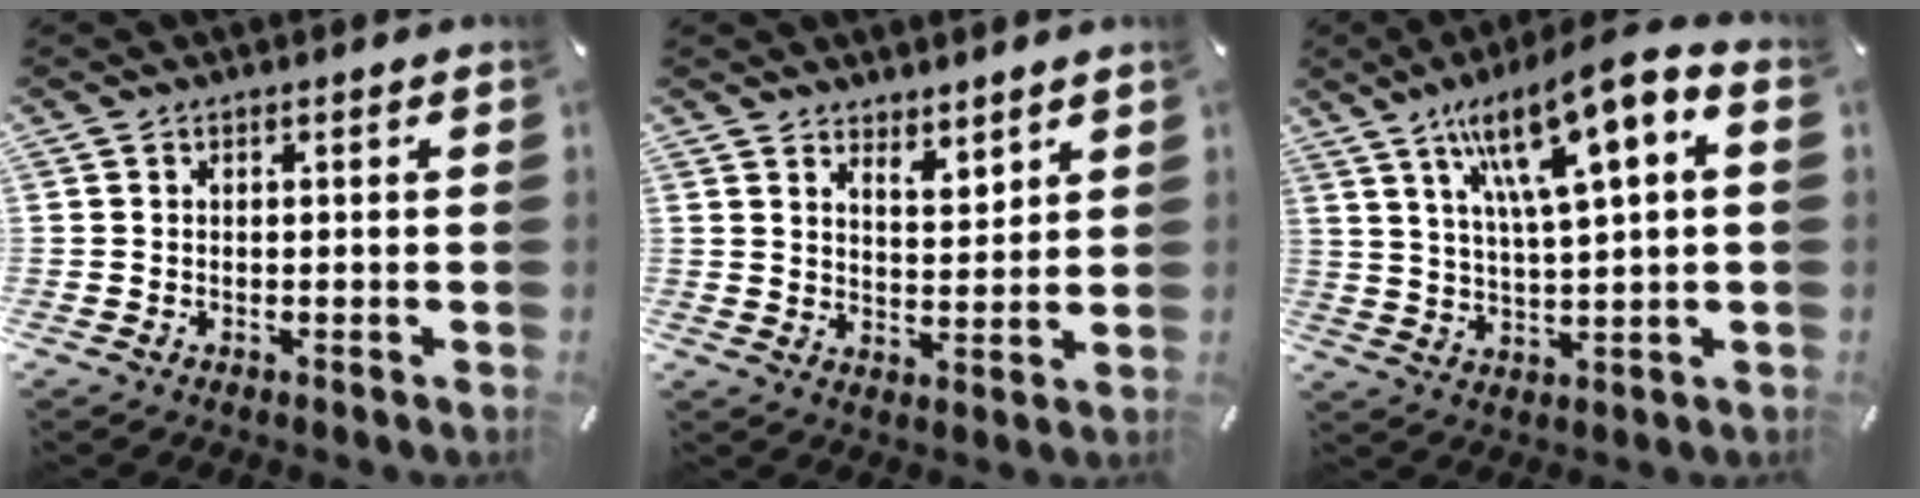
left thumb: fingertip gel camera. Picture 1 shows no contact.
{"total": 4.9, "force": [4.4, 2.0, -0.3], "torque": [0.014, -0.035, 0.082]}
{"total": 13.7, "force": [7.1, 3.5, 11.1], "torque": [-0.199, -0.025, 0.119]}